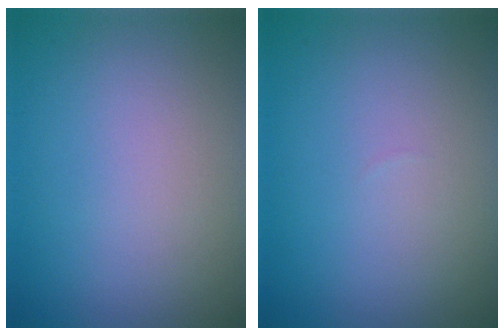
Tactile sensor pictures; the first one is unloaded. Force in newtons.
{"total": 0.0}